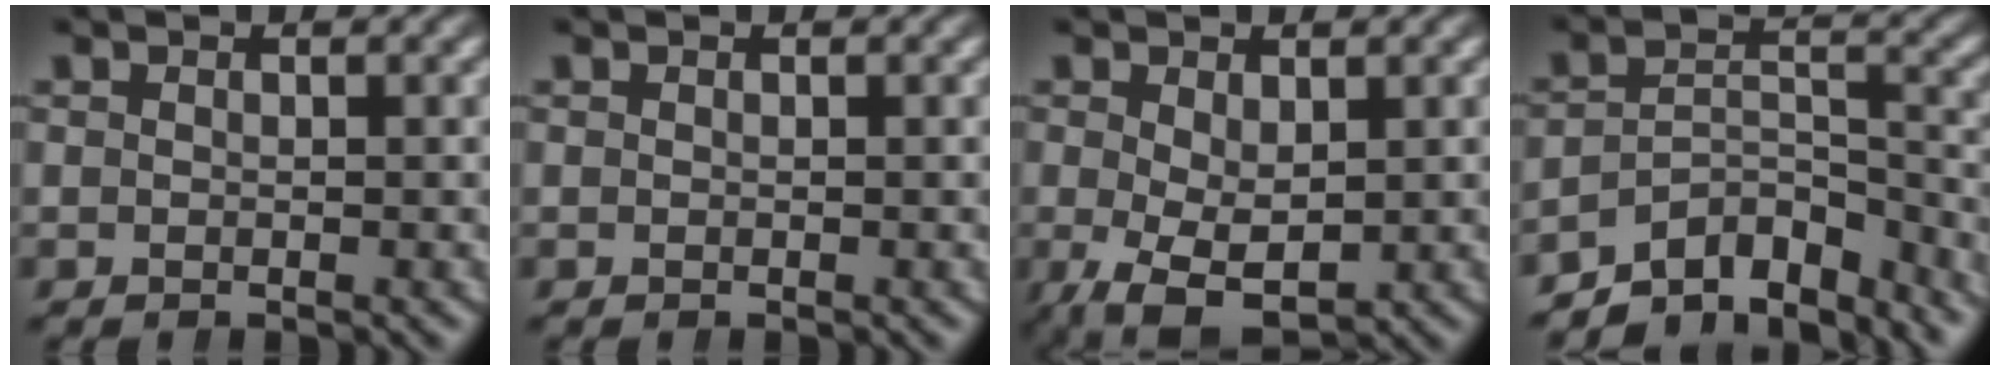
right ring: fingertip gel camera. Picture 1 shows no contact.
{"total": 0.0}
{"total": 7.0, "force": [-3.9, 3.7, 4.5], "torque": [-0.097, -0.061, -0.031]}
{"total": 11.1, "force": [-8.4, 5.2, 5.1], "torque": [-0.078, -0.042, -0.121]}